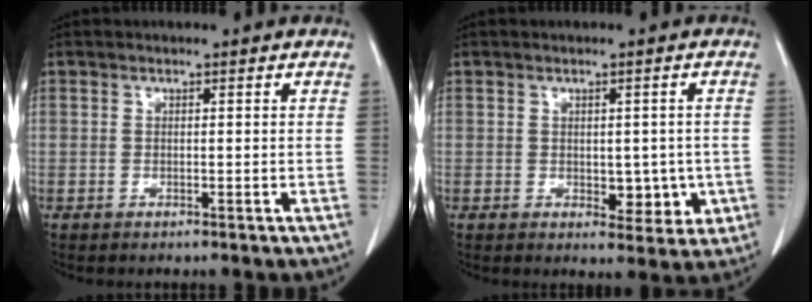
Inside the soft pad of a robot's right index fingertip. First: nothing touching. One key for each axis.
{"total": 5.4, "fx": -0.9, "fy": 3.2, "fz": 4.2, "tx": -0.037, "ty": 0.004, "tz": -0.002}